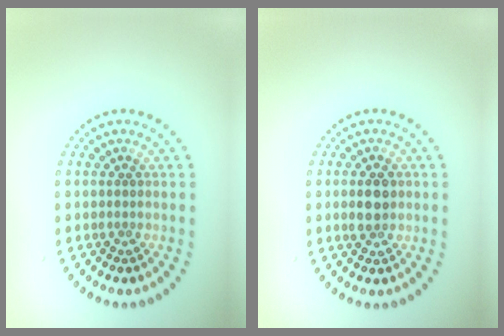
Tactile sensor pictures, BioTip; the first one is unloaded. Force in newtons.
{"total": 2.2, "press": 2.2, "slide": 0.0}